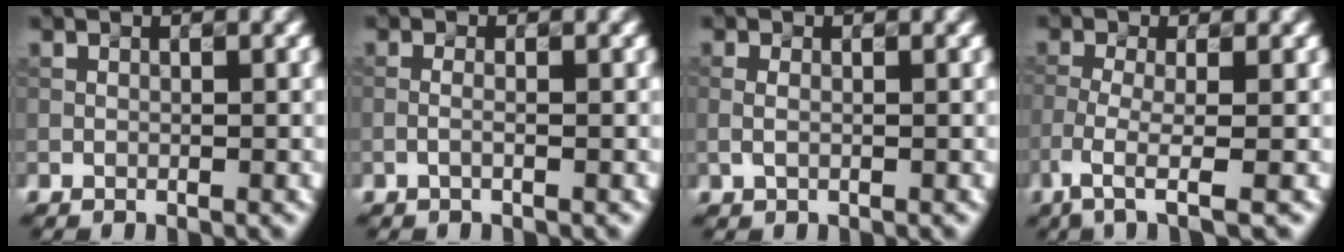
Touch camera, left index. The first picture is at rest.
{"total": 0.8, "force": [-0.3, 0.2, 0.7], "torque": [-0.012, 0.006, -0.009]}
{"total": 0.7, "force": [0.0, 0.4, 0.6], "torque": [-0.017, 0.002, -0.001]}
{"total": 4.0, "force": [-2.2, 0.9, 3.2], "torque": [-0.065, -0.002, -0.047]}